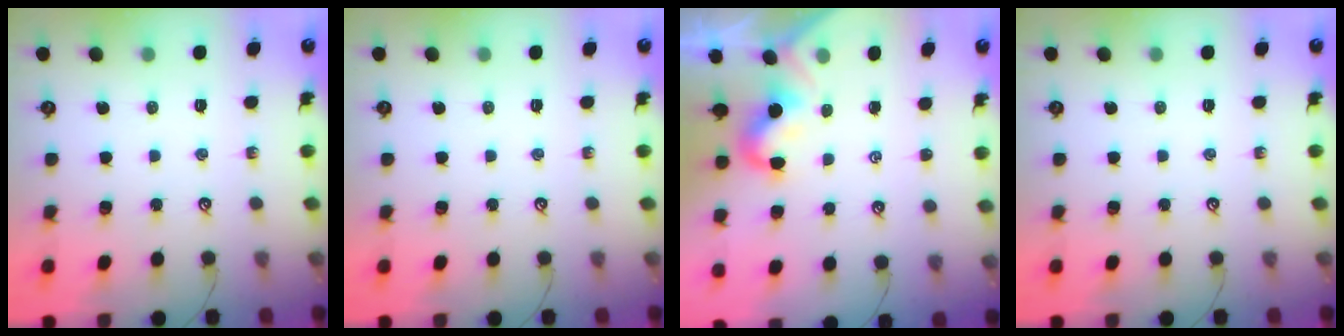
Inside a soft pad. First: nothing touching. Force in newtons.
{"total": 0.0}
{"total": 1.2, "press": 1.2, "slide": 0.3}
{"total": 0.0}